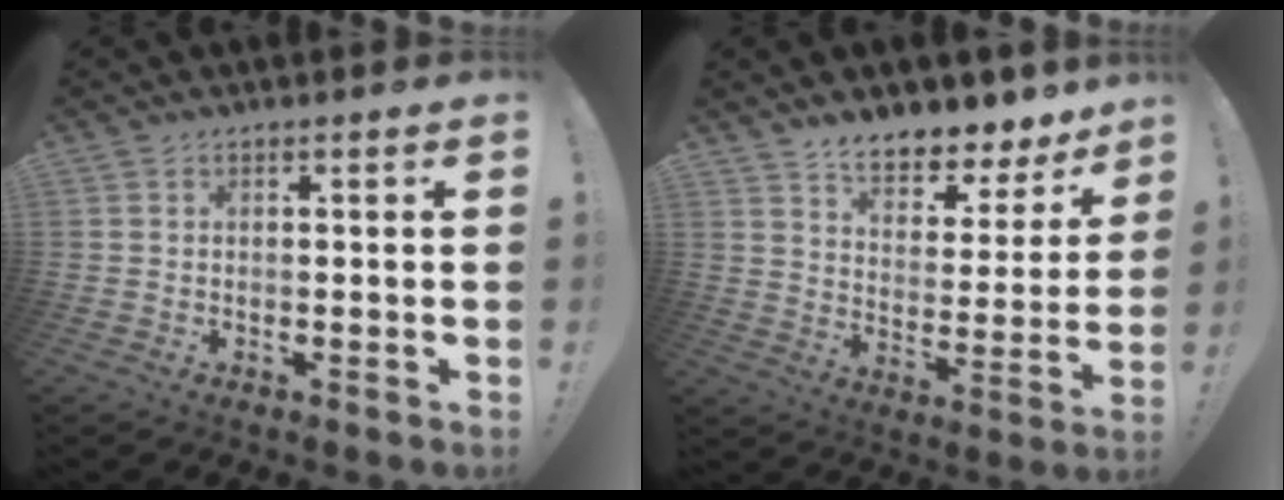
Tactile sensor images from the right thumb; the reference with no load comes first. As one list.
[{"total": 9.6, "force": [8.3, 3.4, 3.4], "torque": [-0.047, -0.076, 0.147]}]